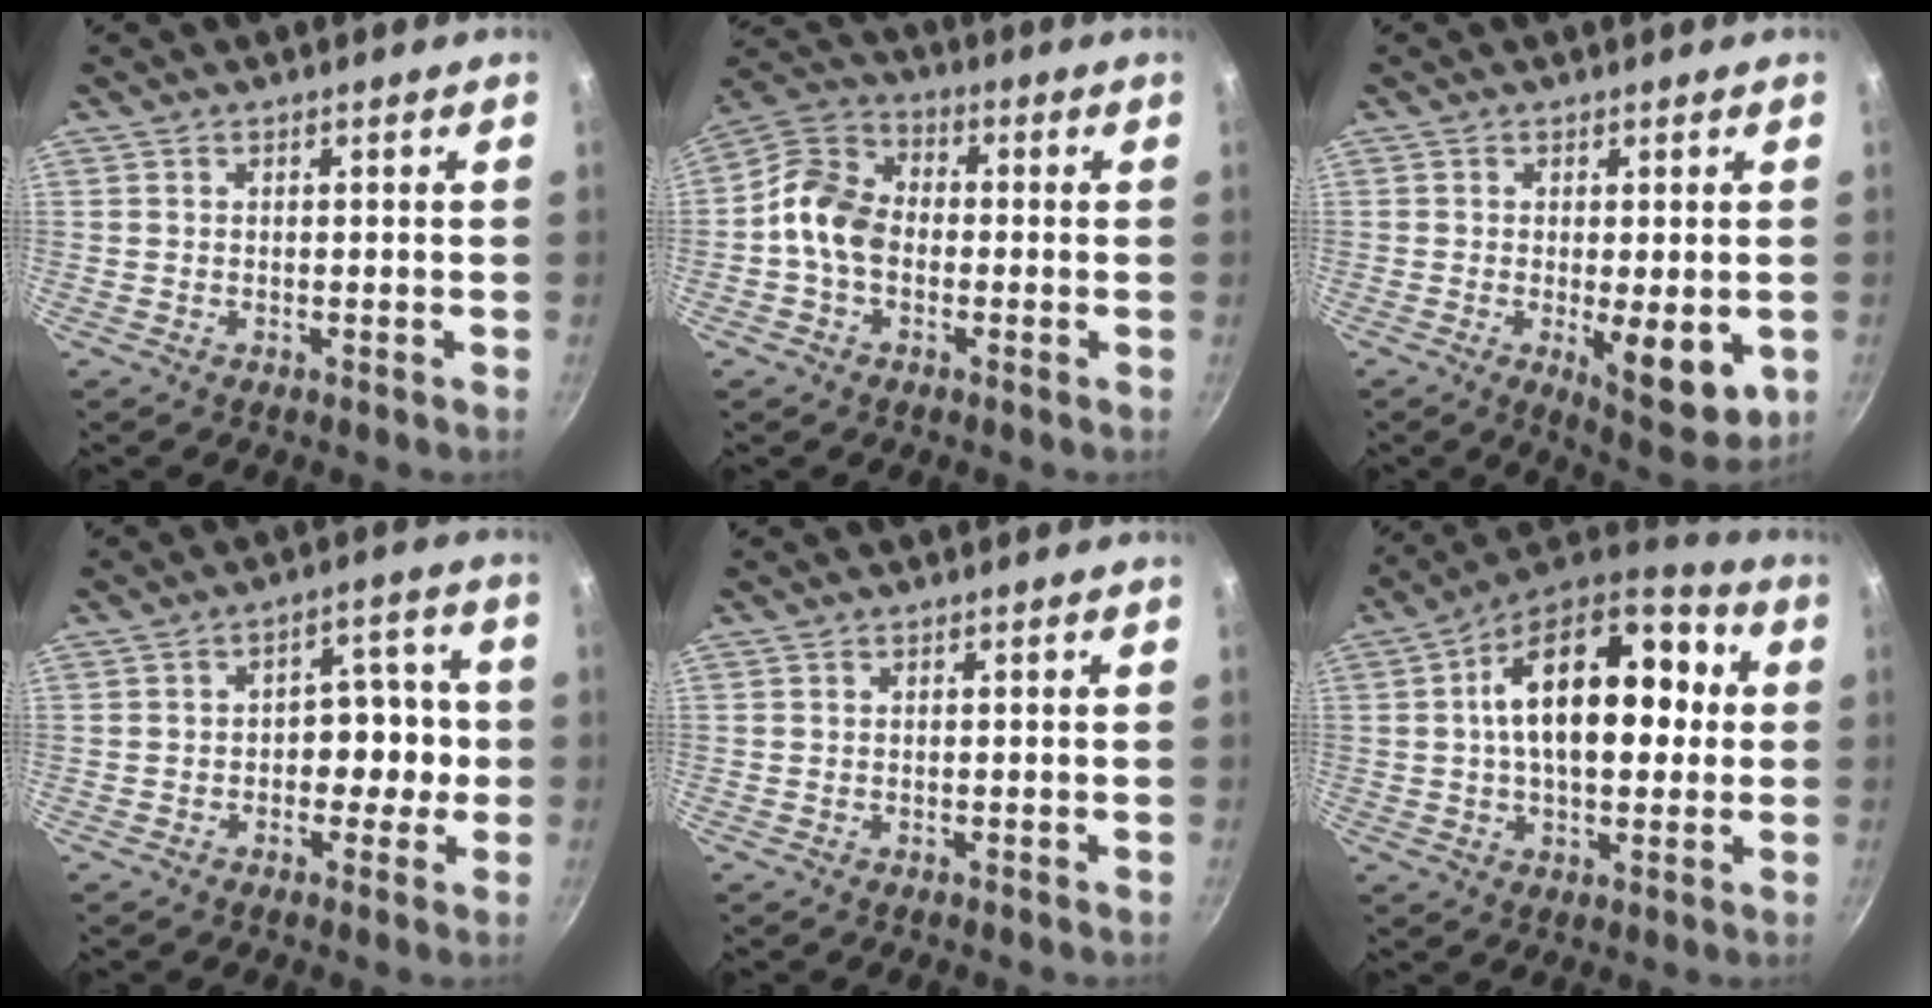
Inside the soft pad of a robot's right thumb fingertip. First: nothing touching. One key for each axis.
{"total": 10.4, "fx": -1.5, "fy": 7.7, "fz": 6.9, "tx": -0.122, "ty": 0.032, "tz": -0.044}
{"total": 9.4, "fx": -2.1, "fy": 3.2, "fz": 8.6, "tx": -0.111, "ty": -0.023, "tz": -0.024}
{"total": 8.9, "fx": -1.0, "fy": 5.8, "fz": 6.7, "tx": -0.047, "ty": 0.036, "tz": -0.021}
{"total": 0.0}
{"total": 21.4, "fx": 2.9, "fy": 11.7, "fz": 17.6, "tx": -0.249, "ty": 0.029, "tz": 0.033}